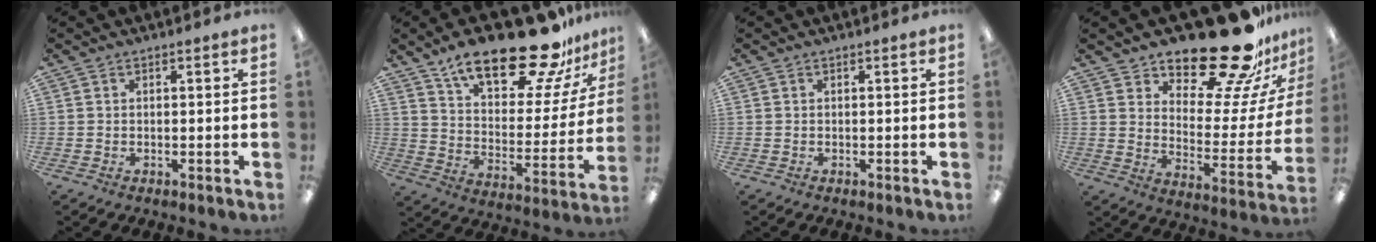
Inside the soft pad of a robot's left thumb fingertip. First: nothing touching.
{"total": 24.3, "force": [18.0, 8.2, 14.2], "torque": [-0.221, -0.114, 0.301]}
{"total": 0.0}
{"total": 24.5, "force": [19.9, 7.6, 12.0], "torque": [-0.154, -0.147, 0.326]}